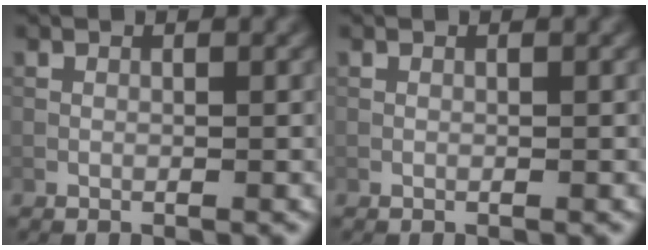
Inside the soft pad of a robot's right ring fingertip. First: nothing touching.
{"total": 0.0}